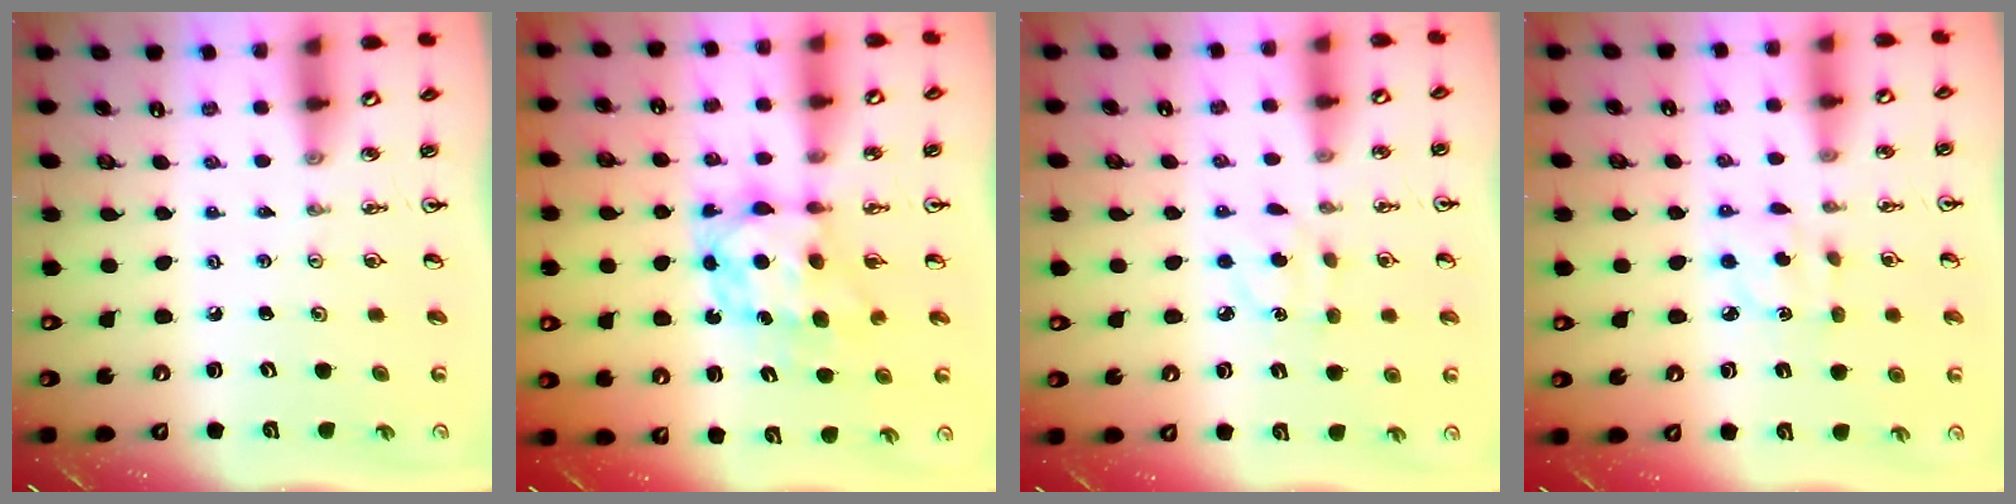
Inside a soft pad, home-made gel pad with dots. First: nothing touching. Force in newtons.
{"total": 7.2, "press": 7.2, "slide": 0.6}
{"total": 5.2, "press": 5.1, "slide": 0.6}
{"total": 2.6, "press": 2.6, "slide": 0.1}